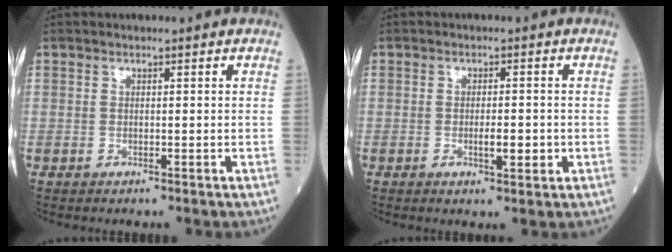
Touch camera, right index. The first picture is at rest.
{"total": 3.5, "force": [-0.8, 1.2, 3.2], "torque": [-0.058, -0.001, -0.007]}